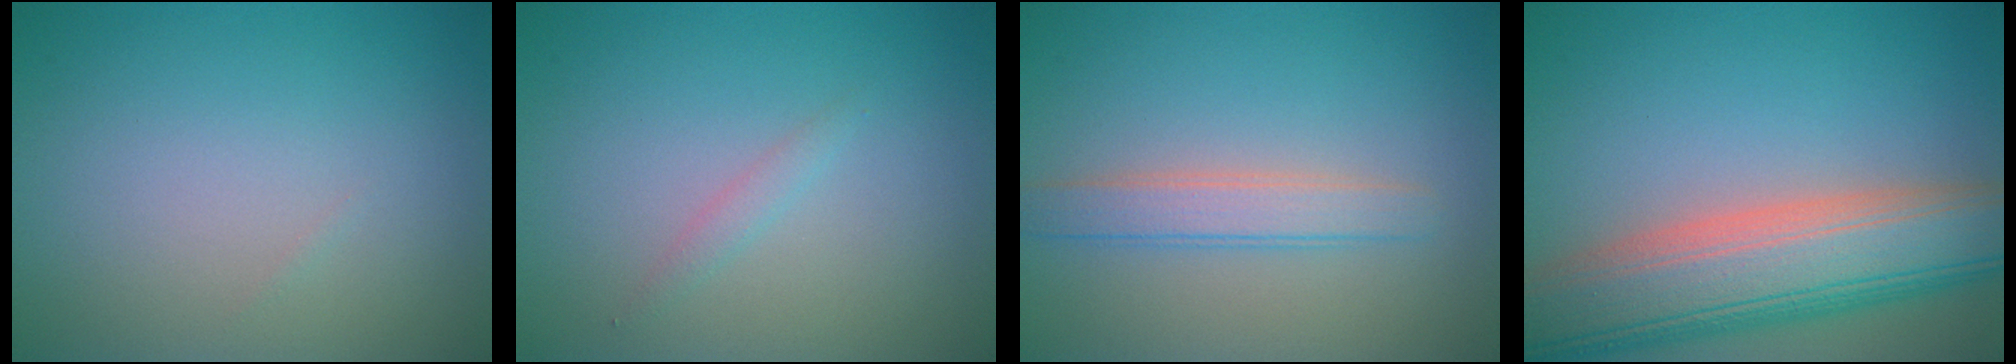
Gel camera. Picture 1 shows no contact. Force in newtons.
{"total": 0.9, "press": 0.9, "slide": 0.1}
{"total": 2.6, "press": 2.6, "slide": 0.2}
{"total": 10.9, "press": 10.9, "slide": 0.9}